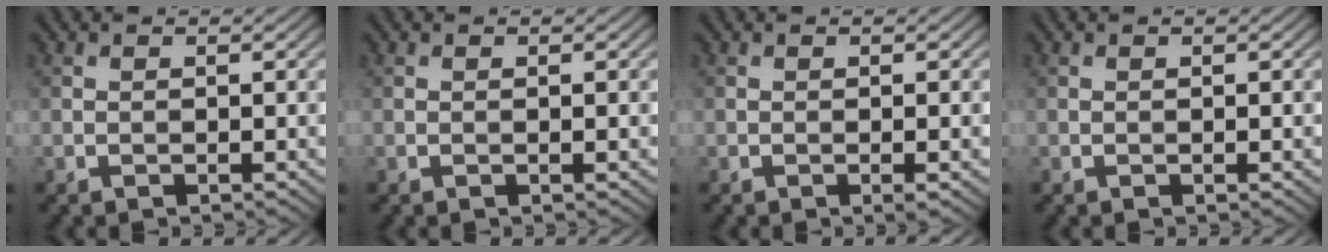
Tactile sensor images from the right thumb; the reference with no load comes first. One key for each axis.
{"total": 0.6, "fx": 0.0, "fy": 0.1, "fz": 0.6, "tx": -0.010, "ty": -0.002, "tz": -0.001}
{"total": 1.4, "fx": -0.4, "fy": 0.1, "fz": 1.3, "tx": -0.024, "ty": -0.003, "tz": -0.007}
{"total": 0.8, "fx": -0.1, "fy": 0.1, "fz": 0.8, "tx": -0.011, "ty": -0.002, "tz": -0.001}